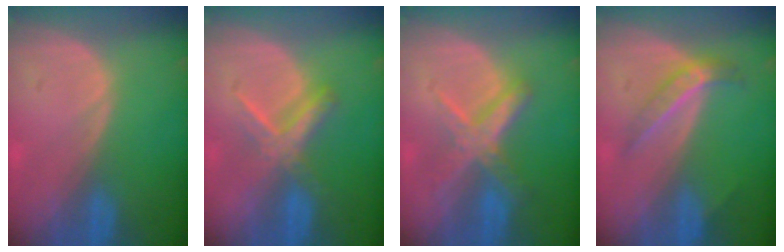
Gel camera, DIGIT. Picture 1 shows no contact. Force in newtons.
{"total": 5.5, "press": 5.4, "slide": 1.1}
{"total": 7.0, "press": 6.1, "slide": 3.4}
{"total": 4.3, "press": 4.0, "slide": 1.6}